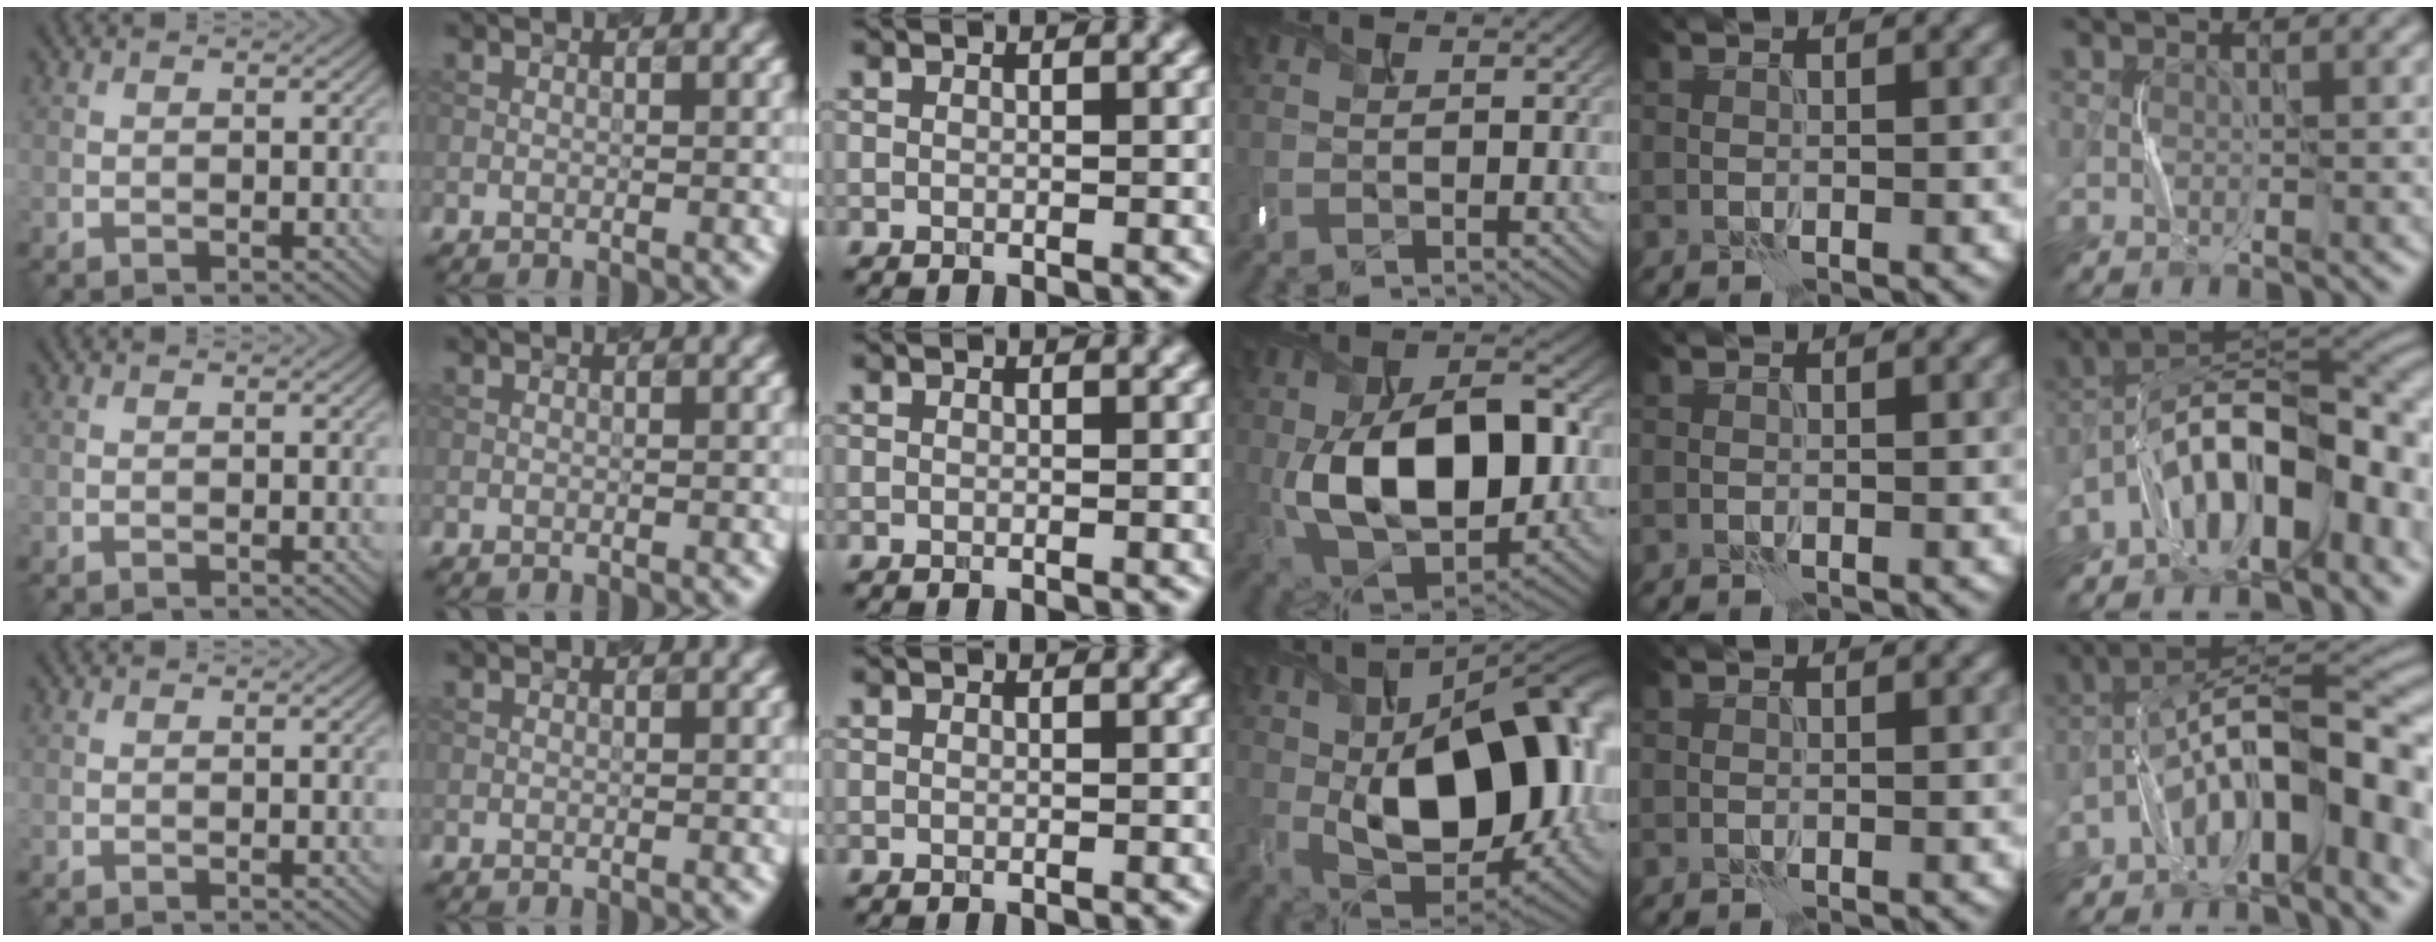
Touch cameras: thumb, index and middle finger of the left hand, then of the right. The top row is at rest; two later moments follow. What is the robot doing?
{"motion": "shake", "object": "handbell"}